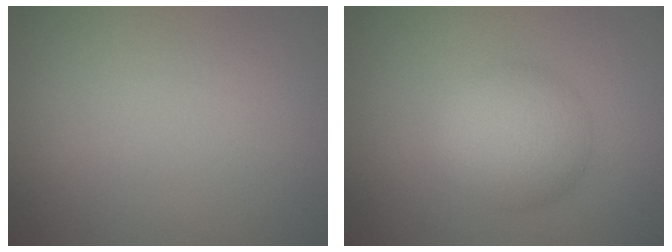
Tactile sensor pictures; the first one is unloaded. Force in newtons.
{"total": 4.7, "press": 4.7, "slide": 0.1}